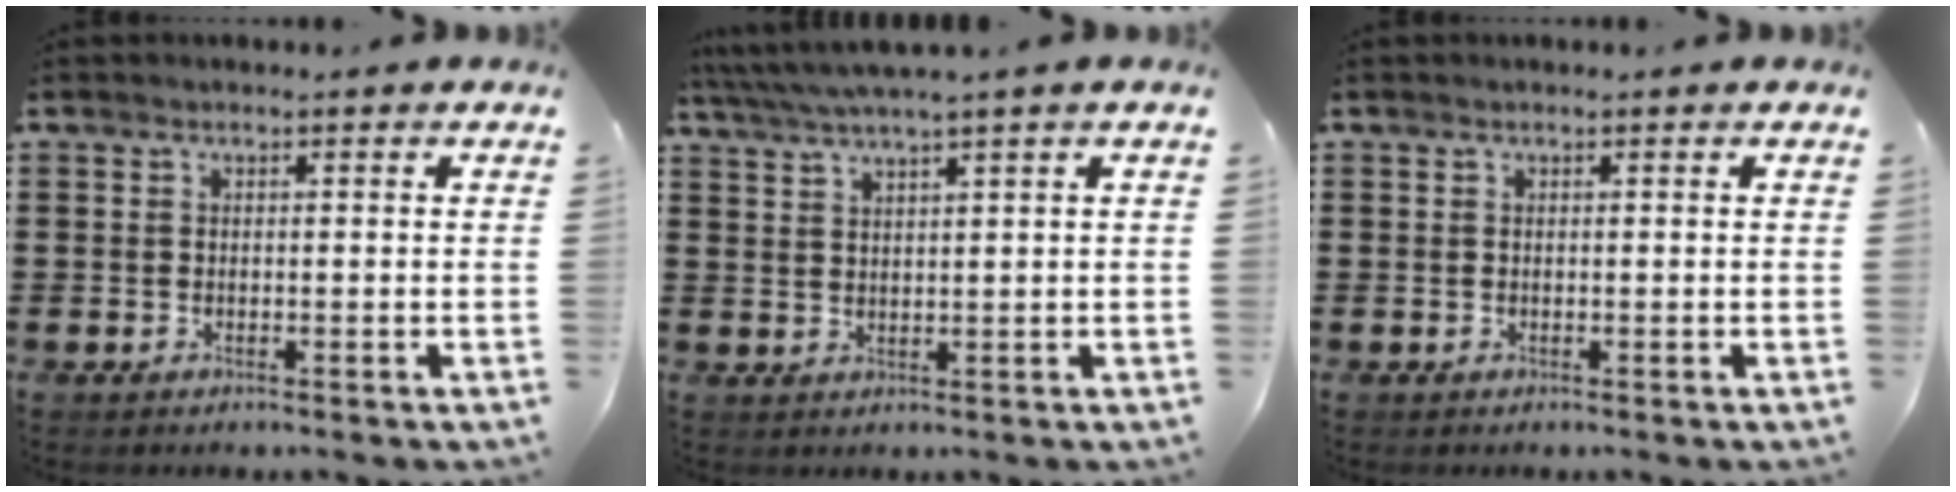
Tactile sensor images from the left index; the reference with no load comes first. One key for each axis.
{"total": 3.2, "fx": 2.5, "fy": -0.6, "fz": 1.9, "tx": -0.043, "ty": -0.008, "tz": 0.043}
{"total": 0.0}